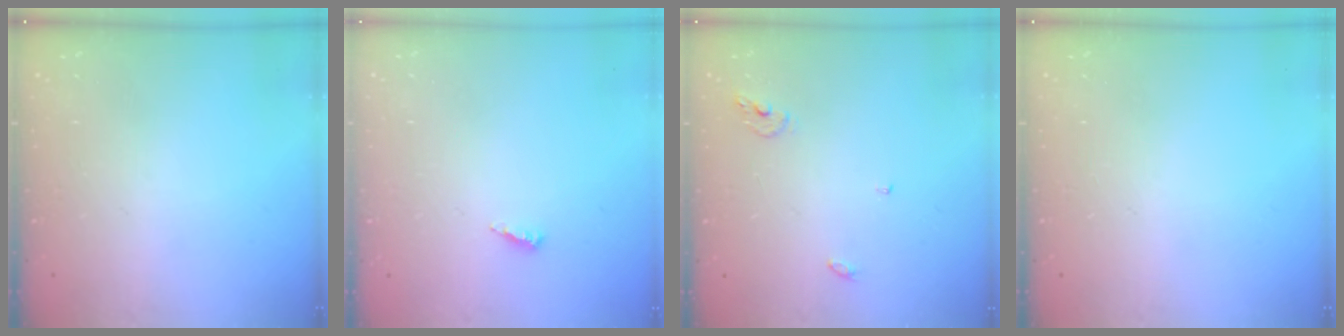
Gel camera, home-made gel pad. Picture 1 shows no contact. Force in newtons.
{"total": 3.9, "press": 3.9, "slide": 0.2}
{"total": 5.2, "press": 5.2, "slide": 0.4}
{"total": 0.0}